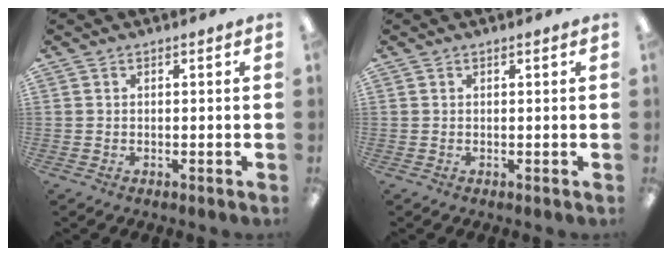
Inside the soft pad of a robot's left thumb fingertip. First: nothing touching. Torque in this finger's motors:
{"motor_torque": [0.32, 0.27, -0.05, 0.01, 0.00]}